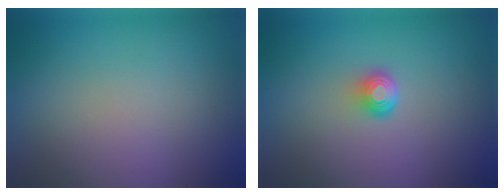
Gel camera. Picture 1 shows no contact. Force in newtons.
{"total": 2.0, "press": 1.3, "slide": 1.6}